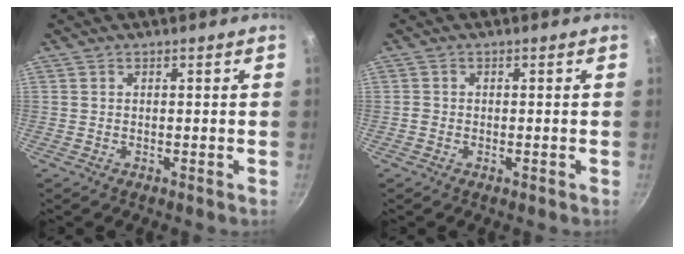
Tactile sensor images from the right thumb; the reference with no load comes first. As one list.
[{"total": 1.1, "force": [-0.5, 0.7, 0.7], "torque": [-0.013, 0.003, -0.011]}]